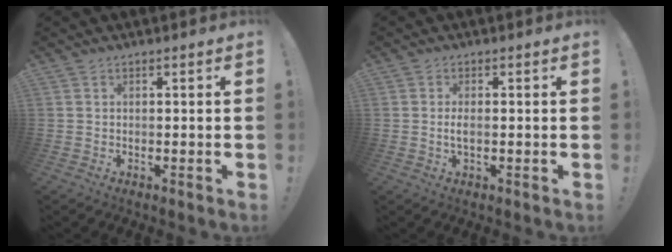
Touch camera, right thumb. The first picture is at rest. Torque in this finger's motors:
{"motor_torque": [-0.08, 0.01, 0.00, 0.01, 0.00]}